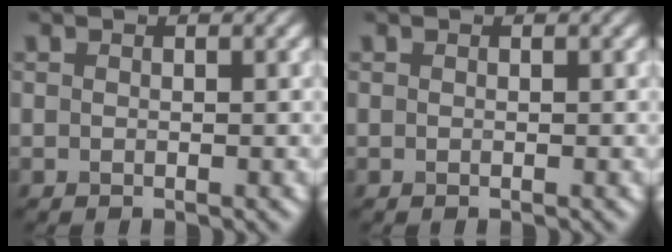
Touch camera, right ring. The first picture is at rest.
{"total": 0.0}